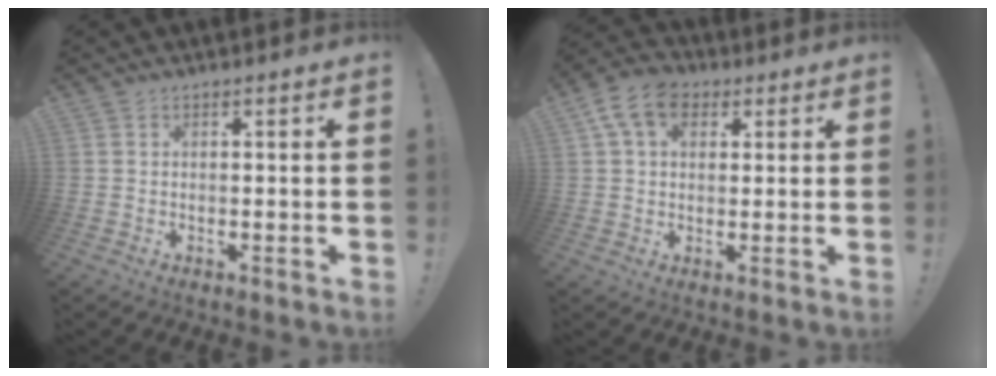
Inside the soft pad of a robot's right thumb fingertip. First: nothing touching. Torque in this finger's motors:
{"motor_torque": [-0.06, -0.06, 0.16, -0.01, 0.25]}